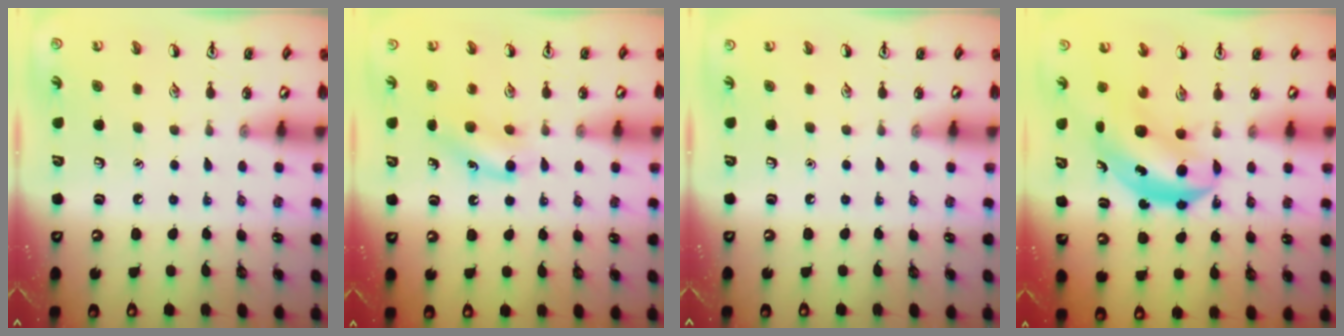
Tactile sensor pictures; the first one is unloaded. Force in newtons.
{"total": 8.2, "press": 8.0, "slide": 1.8}
{"total": 0.0}
{"total": 5.7, "press": 5.5, "slide": 1.6}